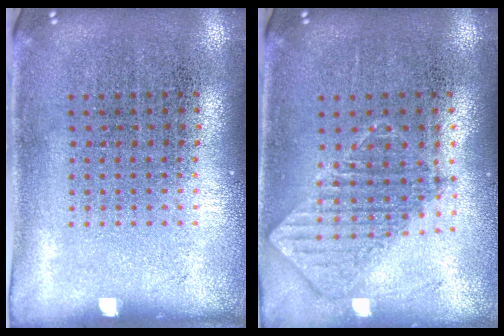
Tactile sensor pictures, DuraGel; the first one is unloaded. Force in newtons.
{"total": 0.9, "press": 0.9, "slide": 0.1}